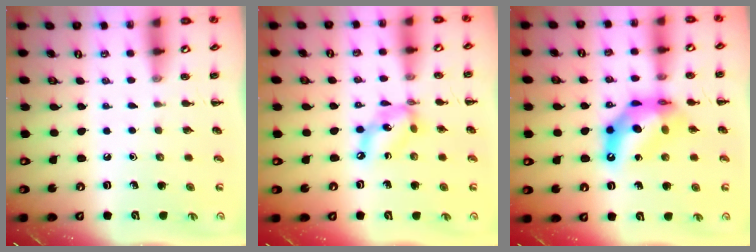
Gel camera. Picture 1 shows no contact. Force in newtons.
{"total": 9.2, "press": 8.9, "slide": 2.2}
{"total": 12.0, "press": 11.5, "slide": 3.5}